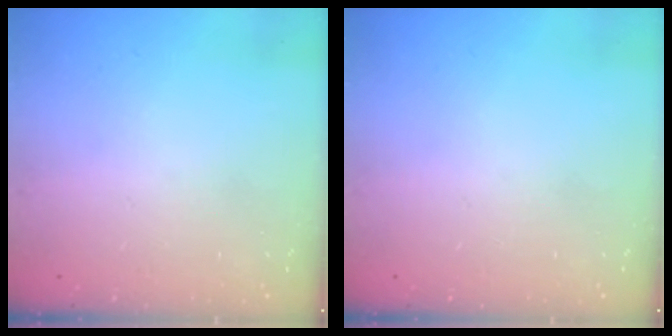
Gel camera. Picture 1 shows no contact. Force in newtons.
{"total": 0.0}